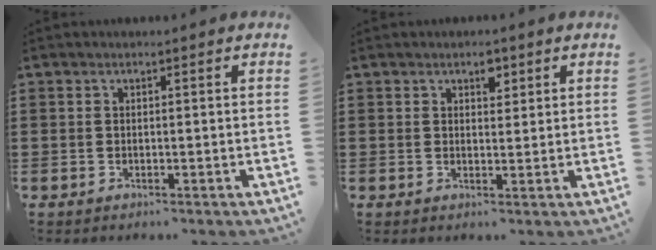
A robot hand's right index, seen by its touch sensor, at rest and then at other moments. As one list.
[{"total": 2.5, "force": [1.6, 1.3, 1.4], "torque": [-0.015, -0.002, 0.026]}]